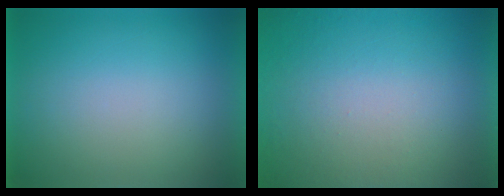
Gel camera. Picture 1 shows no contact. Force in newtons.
{"total": 7.6}